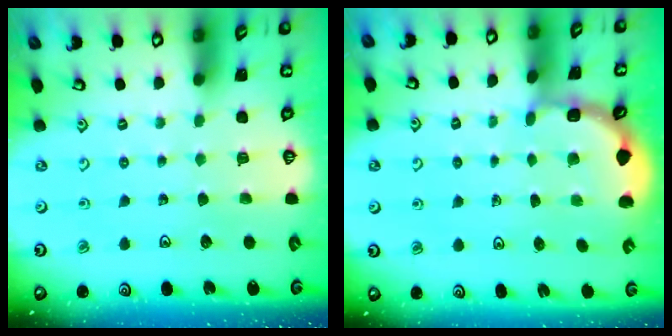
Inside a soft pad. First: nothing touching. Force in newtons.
{"total": 1.9, "press": 1.9, "slide": 0.3}